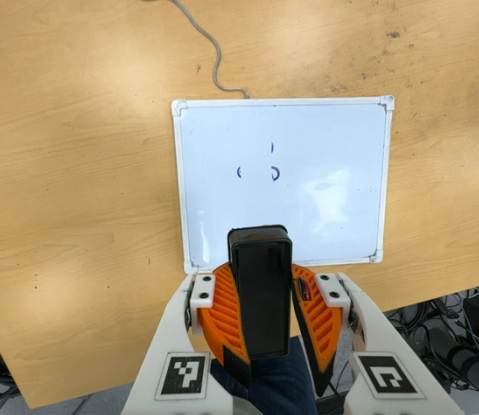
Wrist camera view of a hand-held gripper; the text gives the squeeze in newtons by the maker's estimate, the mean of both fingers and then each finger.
{"total": 10.5, "left": 10.3, "right": 10.7}